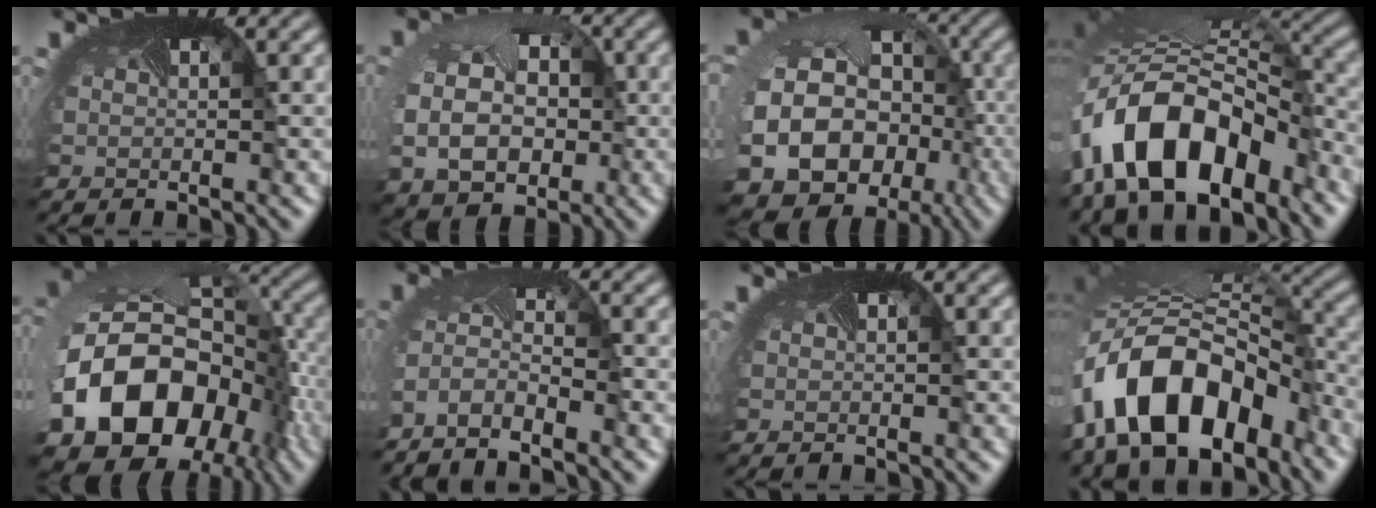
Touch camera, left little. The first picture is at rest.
{"total": 9.6, "force": [-0.6, 7.8, 5.5], "torque": [-0.108, -0.027, -0.006]}
{"total": 24.2, "force": [-8.1, 21.0, 9.0], "torque": [-0.199, -0.072, -0.150]}
{"total": 13.2, "force": [-6.2, 7.8, 8.7], "torque": [-0.182, -0.012, -0.101]}
{"total": 20.2, "force": [-6.4, 16.0, 10.6], "torque": [-0.249, -0.073, -0.108]}
{"total": 2.9, "force": [-2.9, 0.3, 0.5], "torque": [-0.036, -0.012, -0.062]}
{"total": 0.0}
{"total": 14.3, "force": [-7.0, 9.0, 8.7], "torque": [-0.182, -0.015, -0.108]}